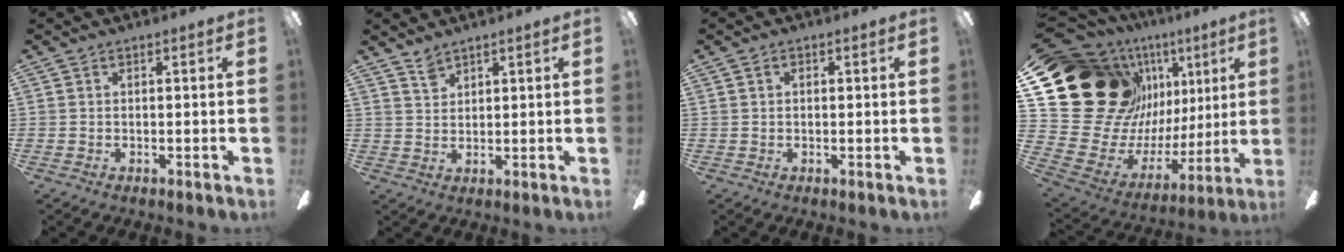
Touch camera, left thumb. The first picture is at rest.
{"total": 2.9, "force": [2.5, 1.2, 0.8], "torque": [-0.013, -0.009, 0.047]}
{"total": 0.8, "force": [0.1, 0.5, 0.6], "torque": [-0.010, 0.003, 0.002]}
{"total": 24.2, "force": [10.3, 18.6, 11.6], "torque": [-0.210, -0.089, 0.240]}